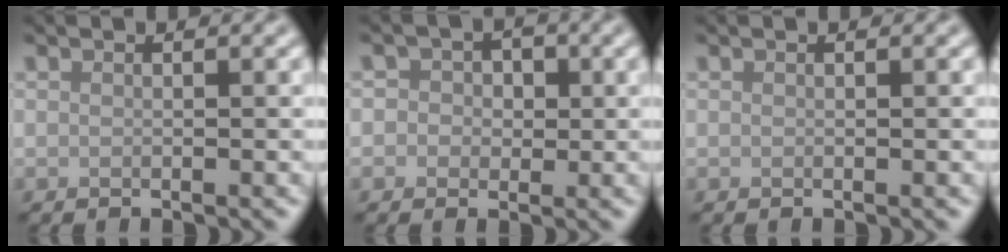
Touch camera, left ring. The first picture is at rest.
{"total": 3.6, "force": [0.8, 3.2, 1.5], "torque": [0.004, 0.014, -0.013]}
{"total": 0.0}